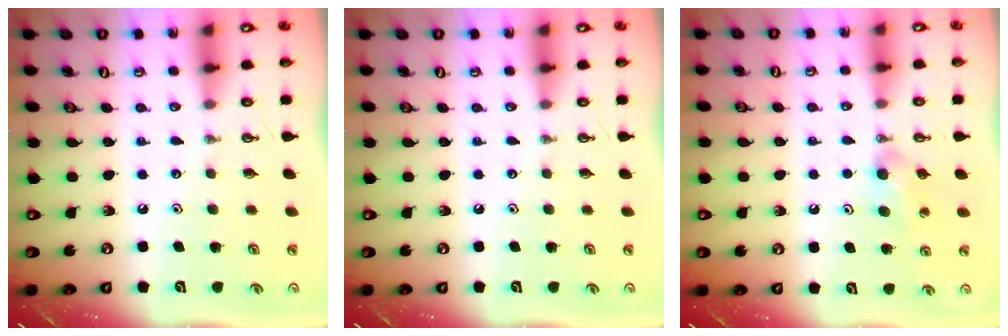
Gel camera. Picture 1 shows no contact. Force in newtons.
{"total": 0.0}
{"total": 5.9, "press": 4.2, "slide": 4.1}